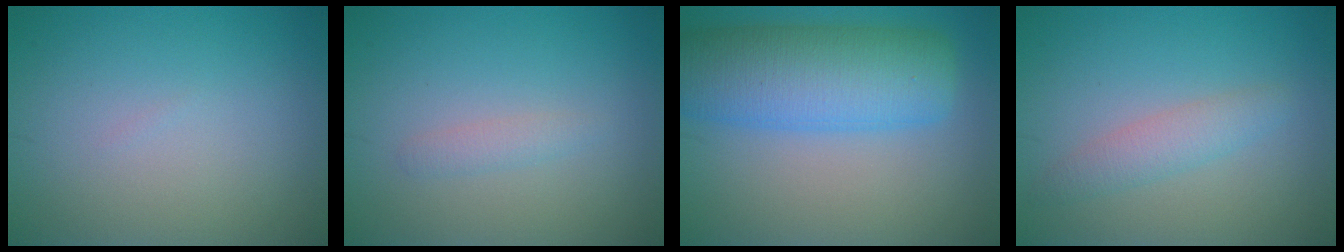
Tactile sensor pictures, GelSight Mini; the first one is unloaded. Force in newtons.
{"total": 1.1, "press": 1.1, "slide": 0.0}
{"total": 9.5, "press": 9.5, "slide": 0.2}
{"total": 2.2, "press": 2.2, "slide": 0.1}